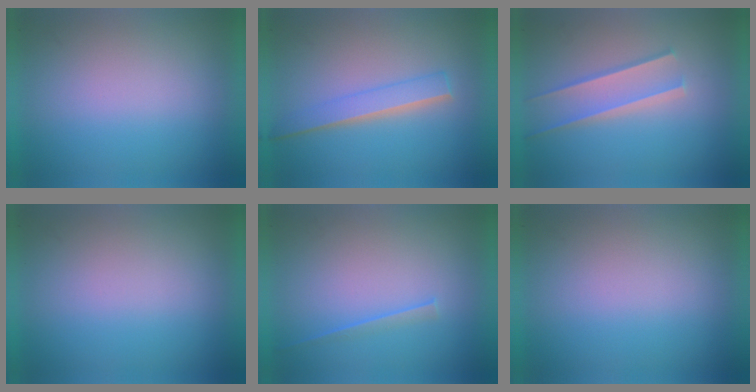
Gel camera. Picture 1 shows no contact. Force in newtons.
{"total": 2.3}
{"total": 1.7}
{"total": 0.0}
{"total": 1.7}
{"total": 0.0}